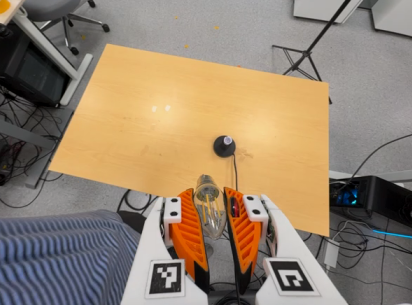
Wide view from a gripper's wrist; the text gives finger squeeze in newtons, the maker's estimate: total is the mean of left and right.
{"total": 21.4, "left": 26.0, "right": 16.9}